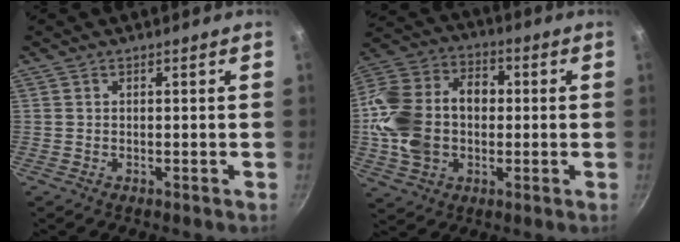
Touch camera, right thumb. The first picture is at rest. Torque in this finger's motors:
{"motor_torque": [1.99, 1.96, 1.17, -0.72, 0.19]}